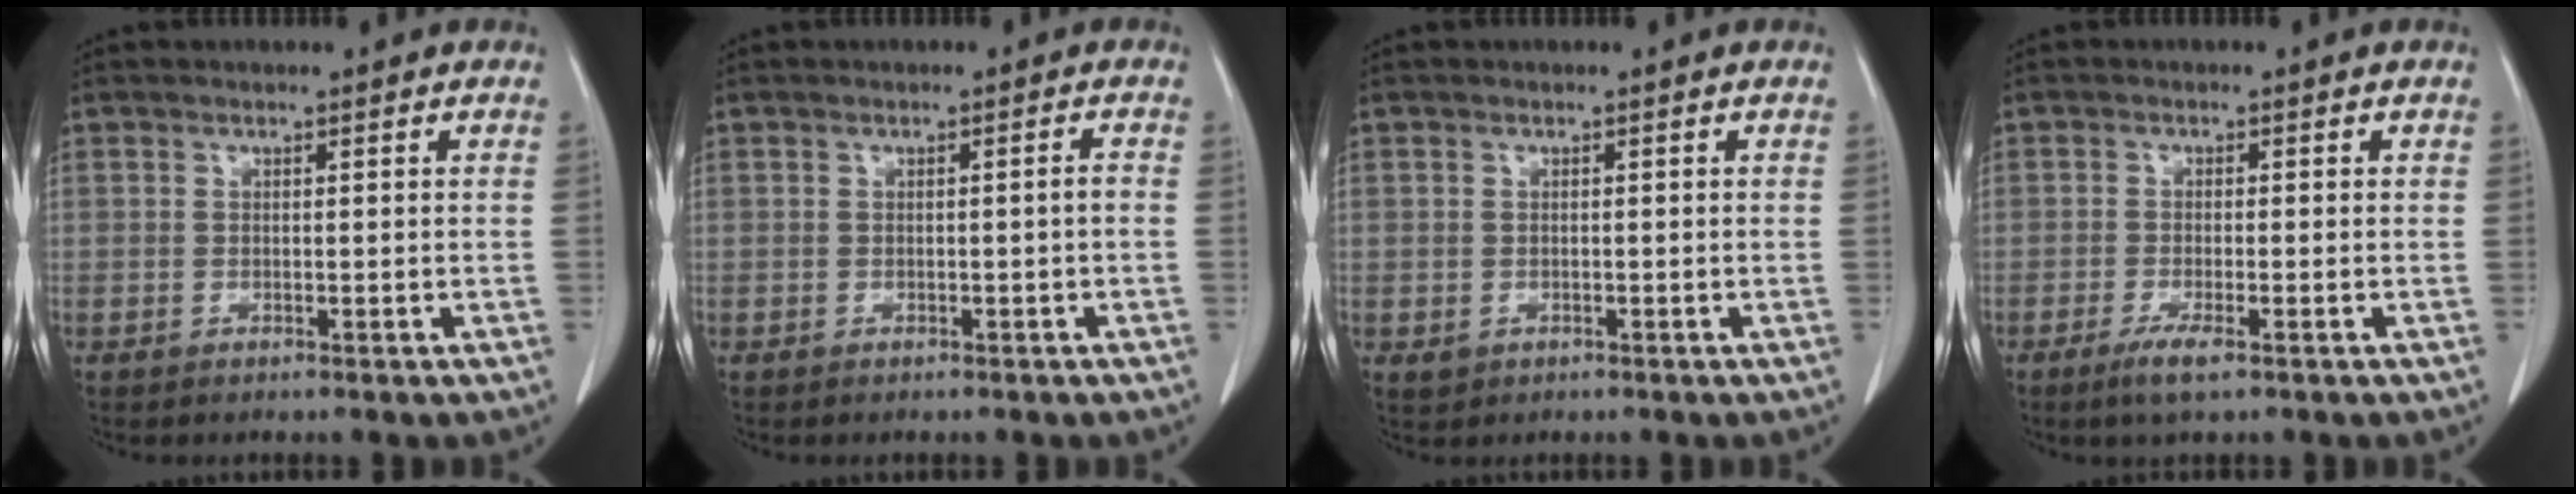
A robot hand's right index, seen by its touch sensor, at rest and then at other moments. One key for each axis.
{"total": 0.9, "fx": -0.3, "fy": -0.1, "fz": 0.9, "tx": -0.013, "ty": 0.000, "tz": -0.003}
{"total": 1.3, "fx": -0.2, "fy": 1.3, "fz": 0.3, "tx": -0.002, "ty": 0.003, "tz": 0.005}
{"total": 3.0, "fx": -1.8, "fy": 0.3, "fz": 2.3, "tx": -0.048, "ty": -0.006, "tz": -0.034}